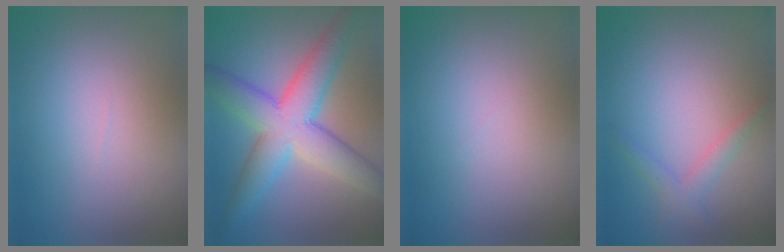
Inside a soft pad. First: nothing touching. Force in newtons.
{"total": 8.3, "press": 8.3, "slide": 0.1}
{"total": 0.0}
{"total": 1.8, "press": 1.8, "slide": 0.1}